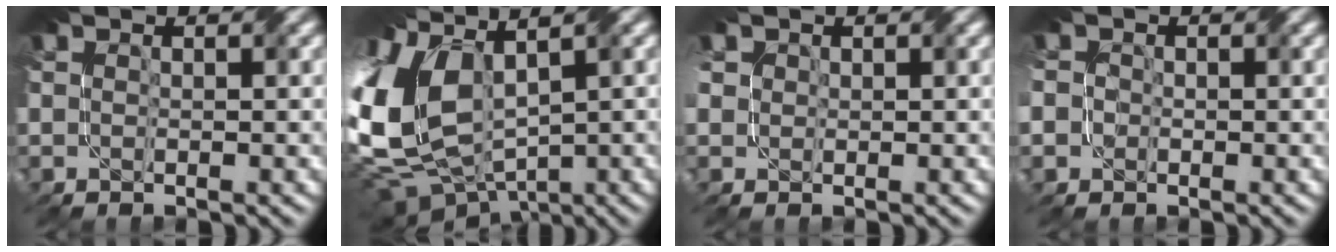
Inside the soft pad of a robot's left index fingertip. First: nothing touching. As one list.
[{"total": 11.6, "force": [0.7, 7.3, 8.9], "torque": [-0.226, -0.009, 0.033]}, {"total": 1.2, "force": [0.4, 1.1, 0.2], "torque": [-0.010, 0.003, 0.008]}, {"total": 4.2, "force": [-0.4, 3.9, 1.6], "torque": [-0.047, 0.013, -0.030]}]